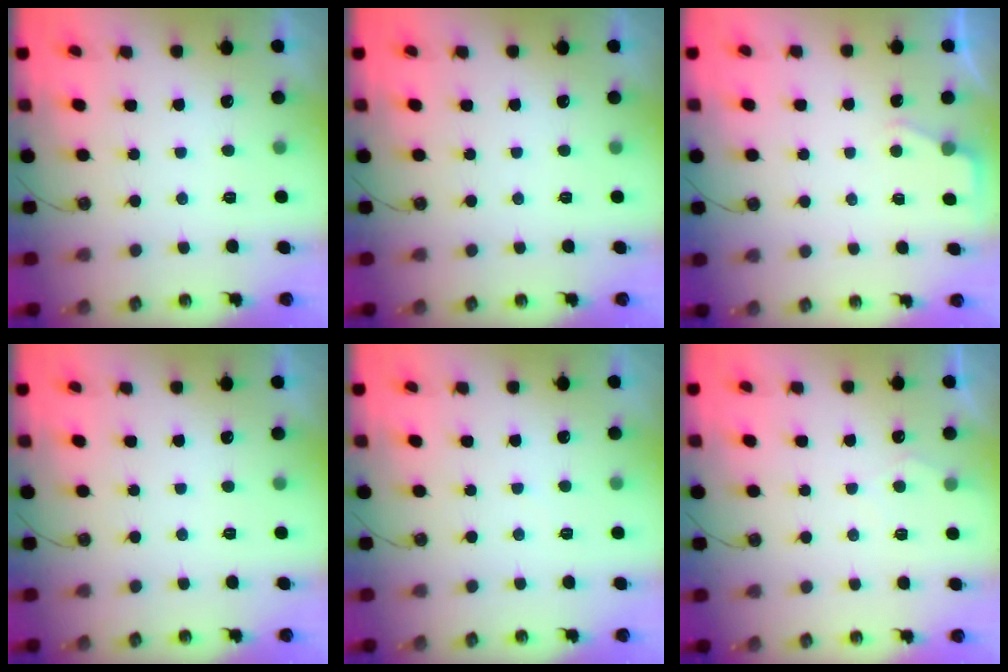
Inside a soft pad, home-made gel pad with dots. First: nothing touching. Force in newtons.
{"total": 0.0}
{"total": 2.4, "press": 2.4, "slide": 0.4}
{"total": 0.0}
{"total": 2.8, "press": 2.7, "slide": 0.4}
{"total": 4.6, "press": 4.5, "slide": 0.6}